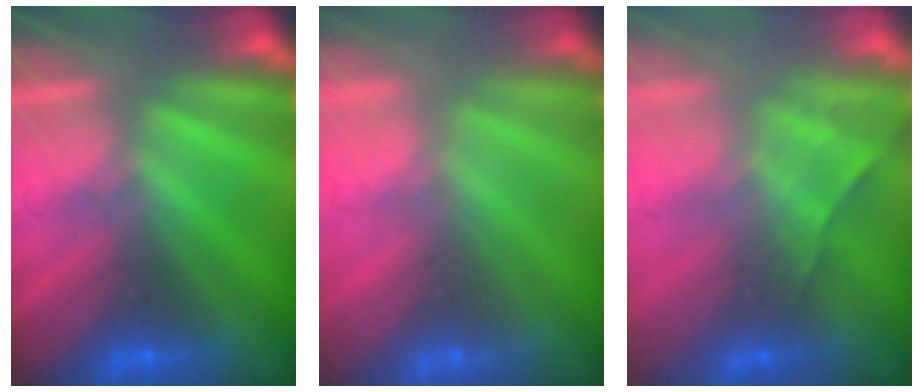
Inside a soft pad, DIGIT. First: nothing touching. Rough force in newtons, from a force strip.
{"total": 2.2}
{"total": 2.3}